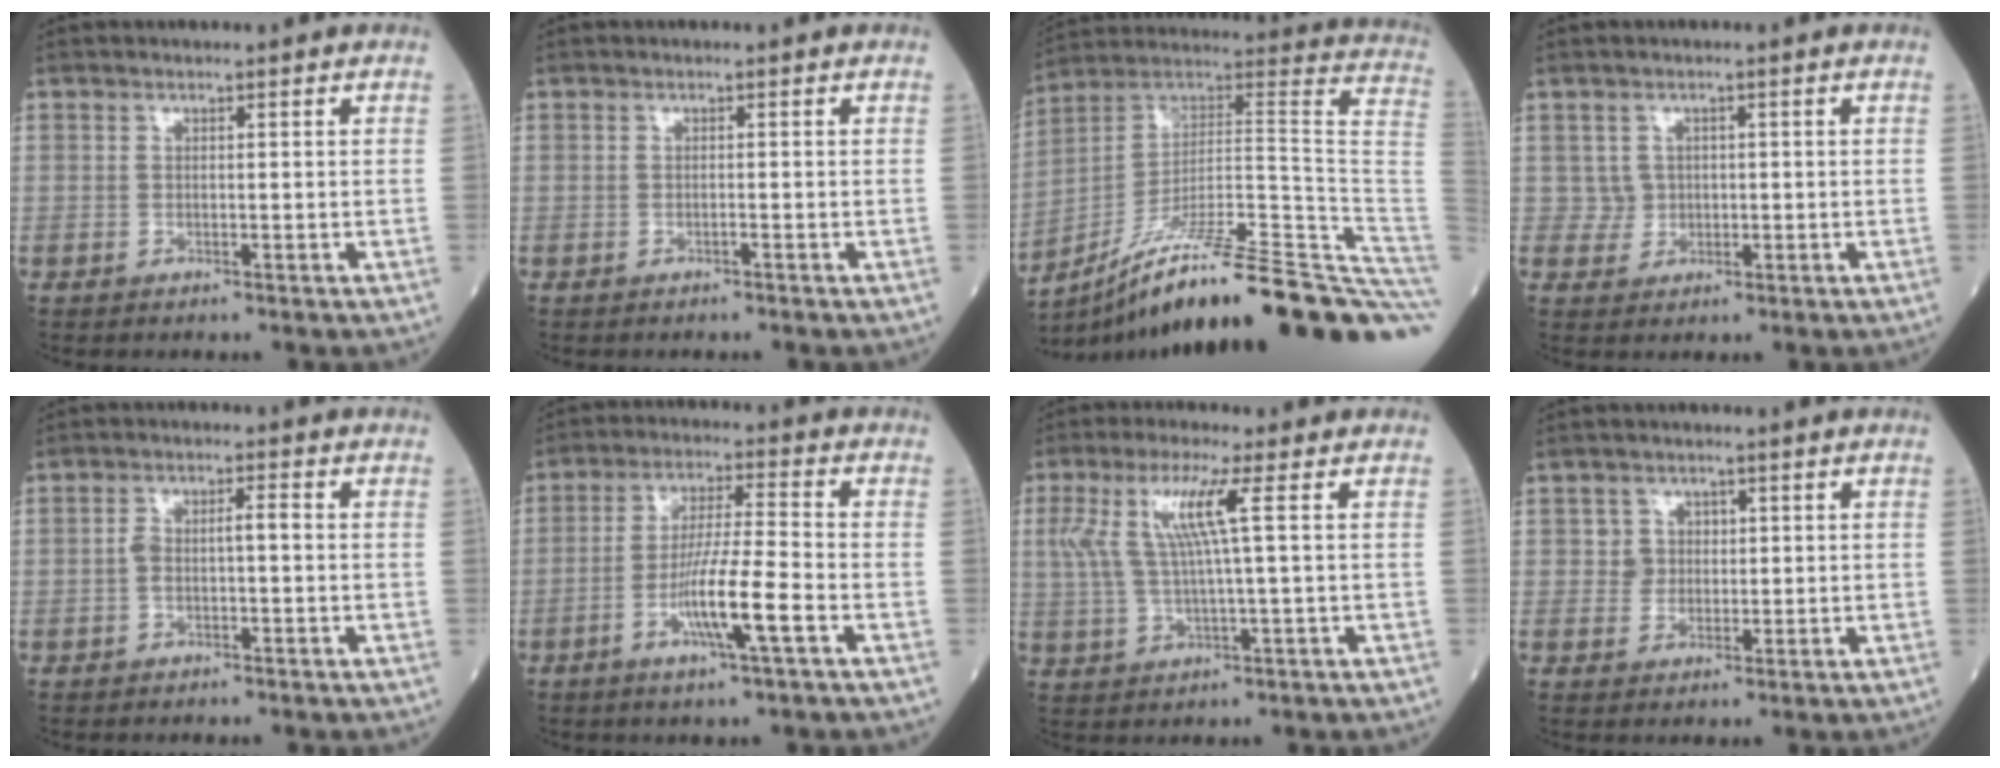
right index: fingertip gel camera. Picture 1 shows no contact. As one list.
[{"total": 0.0}, {"total": 31.5, "force": [-22.2, 1.3, 22.3], "torque": [-0.198, 0.023, -0.334]}, {"total": 2.3, "force": [0.3, 2.3, 0.1], "torque": [0.007, 0.004, 0.007]}, {"total": 3.3, "force": [-0.4, 1.2, 3.1], "torque": [-0.066, 0.018, -0.005]}, {"total": 9.4, "force": [-3.6, 0.0, 8.7], "torque": [-0.159, -0.005, -0.068]}, {"total": 7.4, "force": [2.0, 0.0, 7.2], "torque": [-0.162, 0.014, 0.044]}, {"total": 2.8, "force": [0.6, 2.7, 0.1], "torque": [0.007, 0.003, 0.008]}]